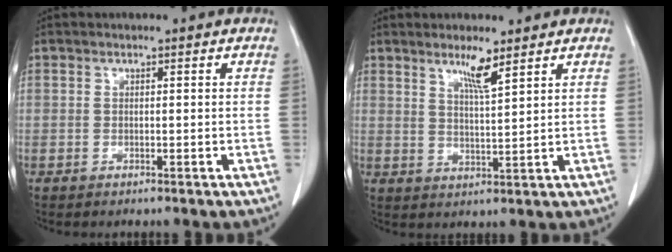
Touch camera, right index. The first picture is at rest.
{"total": 4.4, "force": [3.1, -0.1, 3.1], "torque": [-0.060, -0.008, 0.057]}